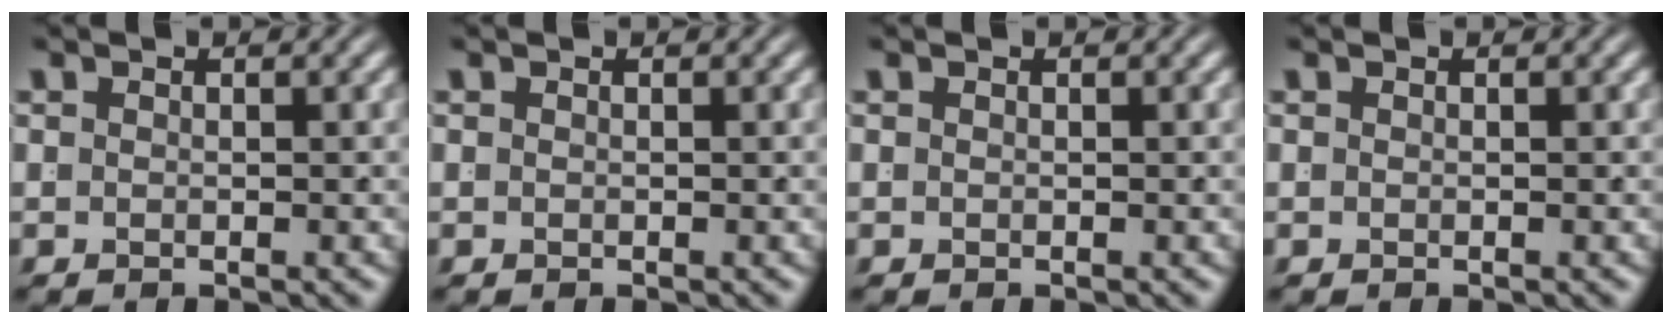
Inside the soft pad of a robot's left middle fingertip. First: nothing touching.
{"total": 0.0}
{"total": 0.0}
{"total": 0.0}